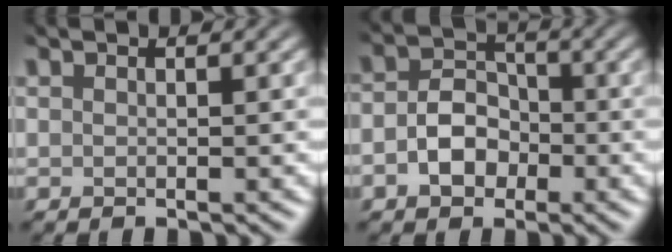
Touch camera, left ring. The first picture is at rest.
{"total": 3.6, "force": [-2.2, 2.4, 1.5], "torque": [-0.025, -0.003, -0.040]}